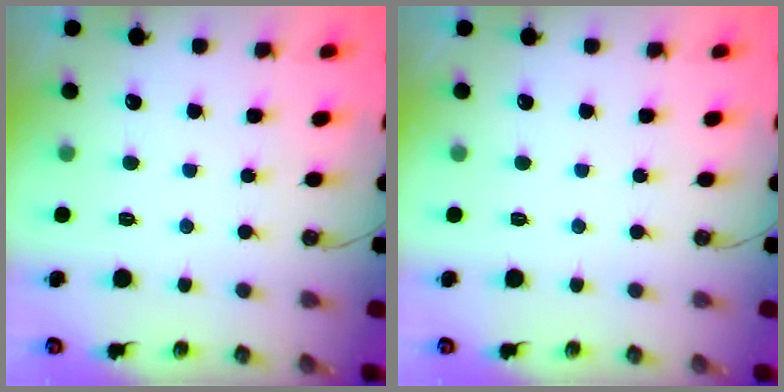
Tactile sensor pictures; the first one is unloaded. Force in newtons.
{"total": 0.0}